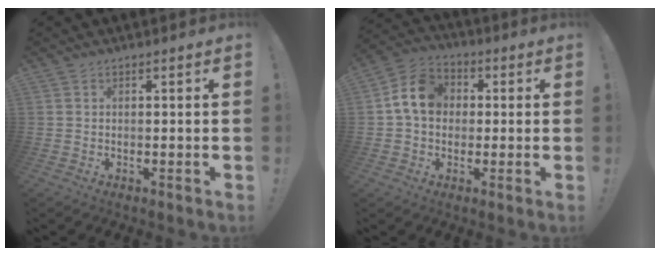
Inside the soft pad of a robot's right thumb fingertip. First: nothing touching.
{"total": 11.4, "force": [1.7, 9.2, 6.5], "torque": [-0.098, 0.020, 0.041]}